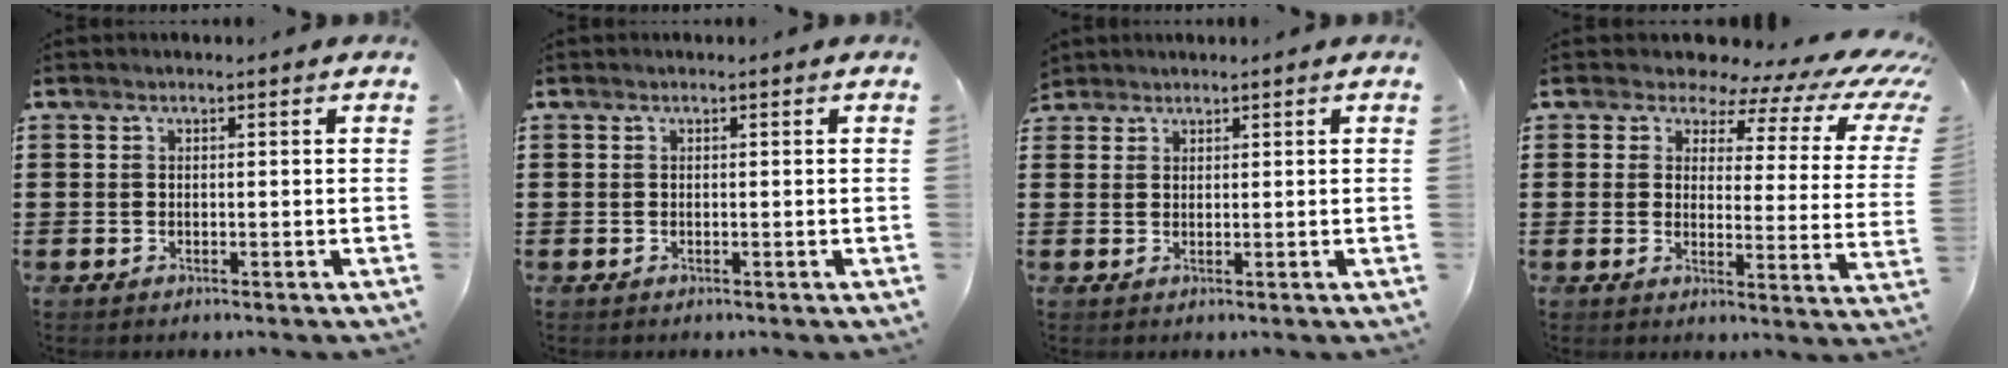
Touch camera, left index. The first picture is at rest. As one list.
[{"total": 0.0}, {"total": 1.5, "force": [1.4, 0.5, 0.0], "torque": [-0.003, 0.003, 0.028]}, {"total": 6.3, "force": [5.1, 2.4, 2.9], "torque": [-0.069, -0.031, 0.082]}]